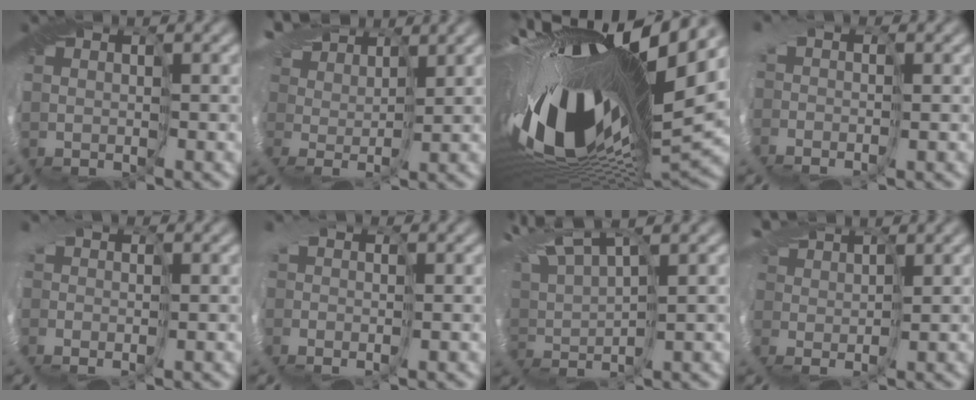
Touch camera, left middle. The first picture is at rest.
{"total": 6.5, "force": [5.4, 2.7, 2.6], "torque": [-0.063, 0.023, 0.088]}
{"total": 18.2, "force": [1.1, 6.2, 17.1], "torque": [-0.313, -0.054, 0.027]}
{"total": 1.8, "force": [-0.5, 1.0, 1.4], "torque": [-0.027, 0.006, -0.019]}
{"total": 2.3, "force": [-0.7, 1.5, 1.6], "torque": [-0.023, 0.001, -0.019]}
{"total": 2.3, "force": [-0.8, 1.4, 1.7], "torque": [-0.029, 0.005, -0.021]}
{"total": 5.4, "force": [4.3, 0.8, 3.1], "torque": [-0.073, 0.029, 0.068]}
{"total": 1.9, "force": [1.6, 0.7, 0.7], "torque": [-0.023, 0.019, 0.026]}